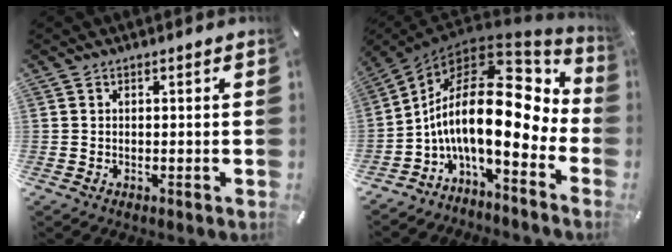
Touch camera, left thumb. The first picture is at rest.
{"total": 23.8, "force": [2.1, 9.6, 21.7], "torque": [-0.418, -0.042, 0.033]}